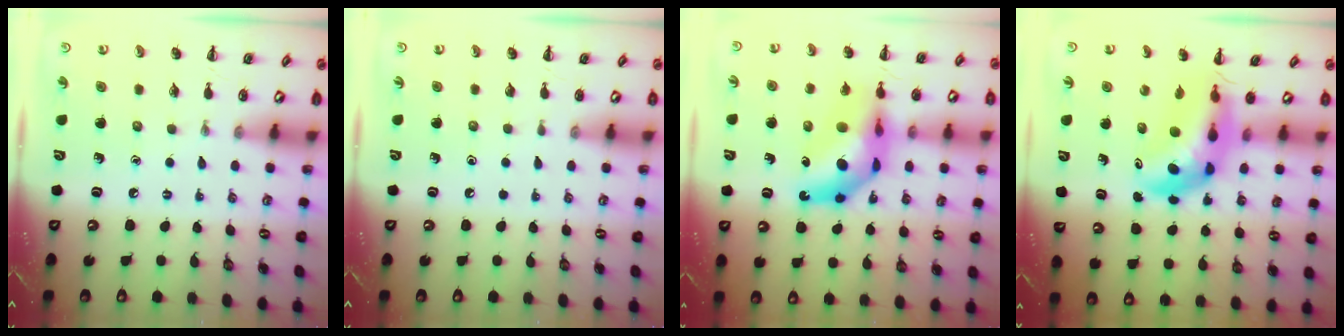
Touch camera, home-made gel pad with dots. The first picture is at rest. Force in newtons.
{"total": 0.0}
{"total": 13.5, "press": 12.9, "slide": 3.9}
{"total": 6.2, "press": 6.0, "slide": 1.9}